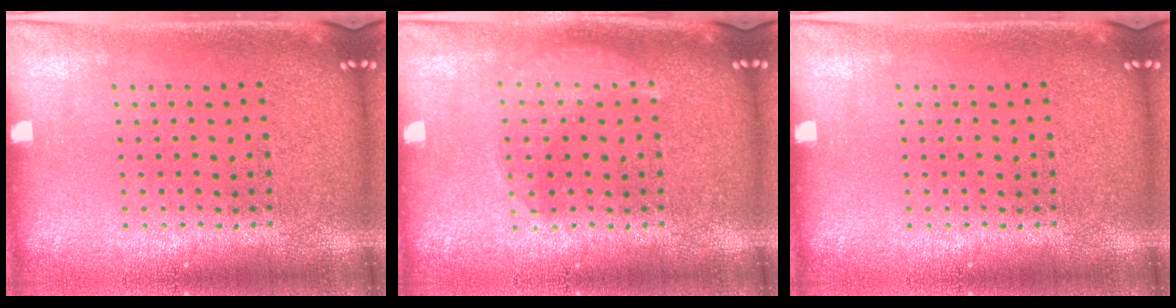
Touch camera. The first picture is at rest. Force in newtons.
{"total": 1.8, "press": 1.8, "slide": 0.2}
{"total": 0.0}